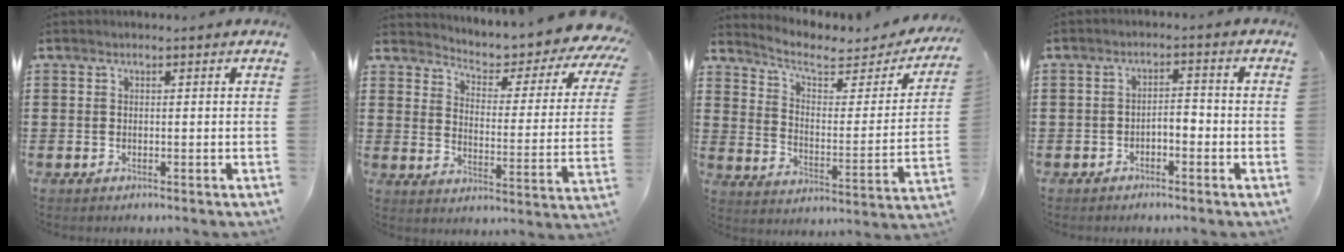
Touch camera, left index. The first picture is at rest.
{"total": 3.9, "force": [3.2, 0.7, 2.0], "torque": [-0.051, -0.038, 0.042]}
{"total": 5.3, "force": [3.9, 1.9, 3.1], "torque": [-0.073, -0.025, 0.059]}
{"total": 2.4, "force": [-1.6, 1.0, 1.5], "torque": [-0.033, 0.006, -0.036]}